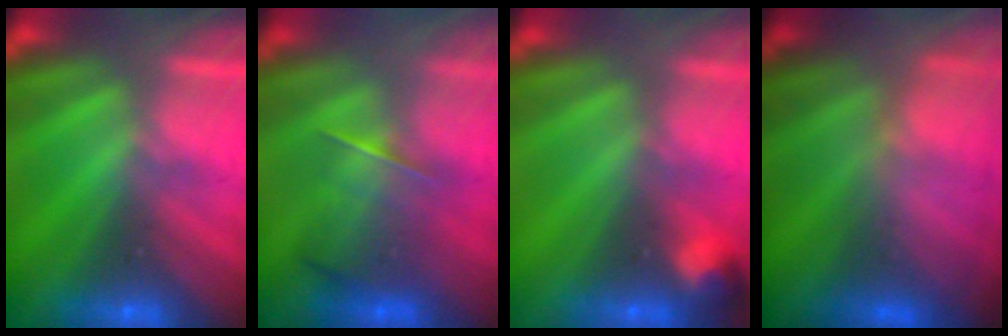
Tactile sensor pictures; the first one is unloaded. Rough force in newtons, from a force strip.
{"total": 2.1}
{"total": 2.8}
{"total": 8.0}